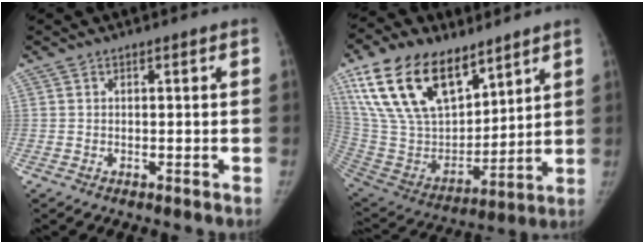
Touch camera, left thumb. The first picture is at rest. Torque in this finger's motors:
{"motor_torque": [2.82, 1.88, 2.13, -0.64, 0.81]}